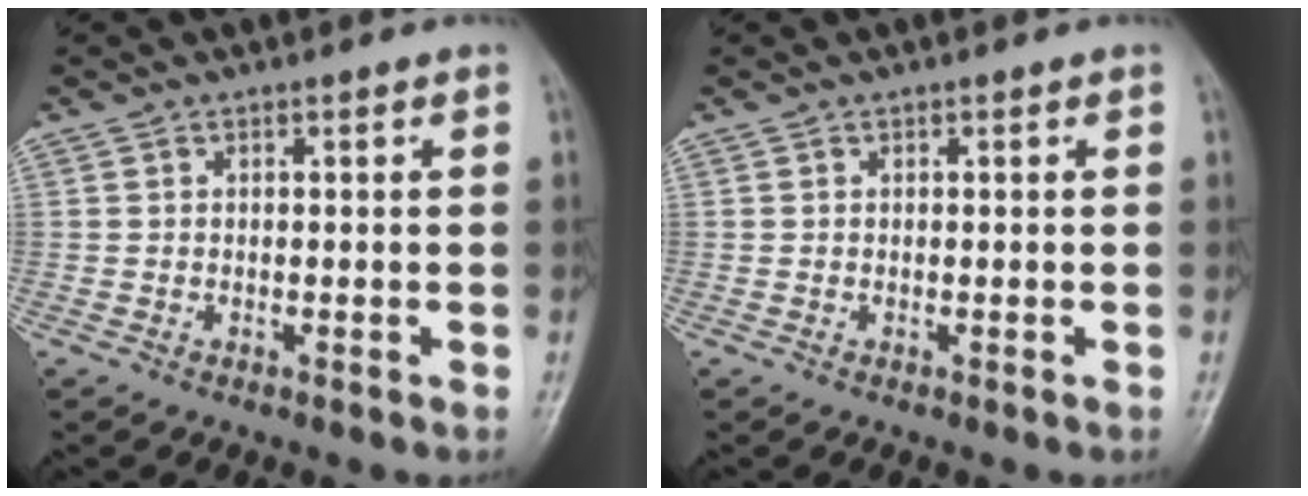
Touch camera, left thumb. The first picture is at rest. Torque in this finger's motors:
{"motor_torque": [0.04, 0.04, -0.01, -0.01, 0.00]}